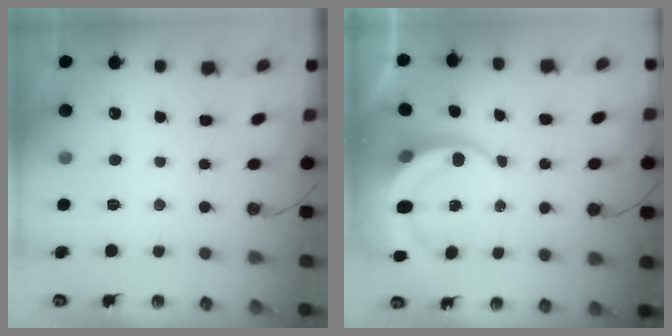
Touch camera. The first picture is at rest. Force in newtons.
{"total": 7.7, "press": 7.7, "slide": 1.1}